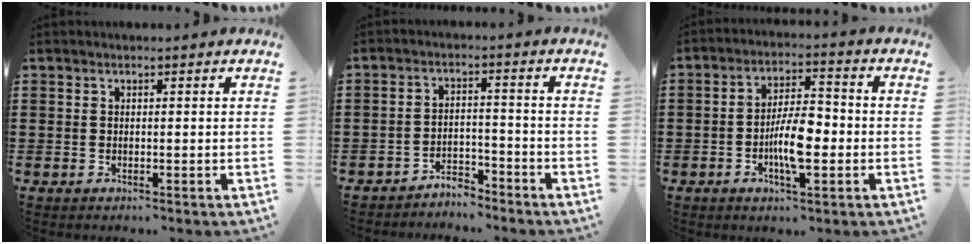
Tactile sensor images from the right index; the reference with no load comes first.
{"total": 3.6, "force": [-3.6, 0.6, 0.3], "torque": [-0.012, 0.005, -0.075]}
{"total": 7.7, "force": [-2.0, 2.8, 6.9], "torque": [-0.136, 0.002, -0.040]}